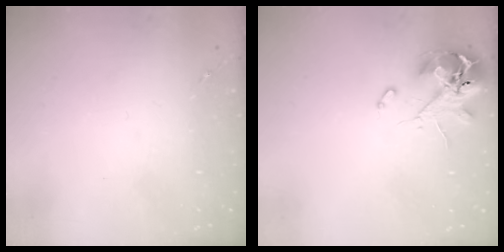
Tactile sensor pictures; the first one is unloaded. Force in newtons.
{"total": 10.7, "press": 10.6, "slide": 1.6}